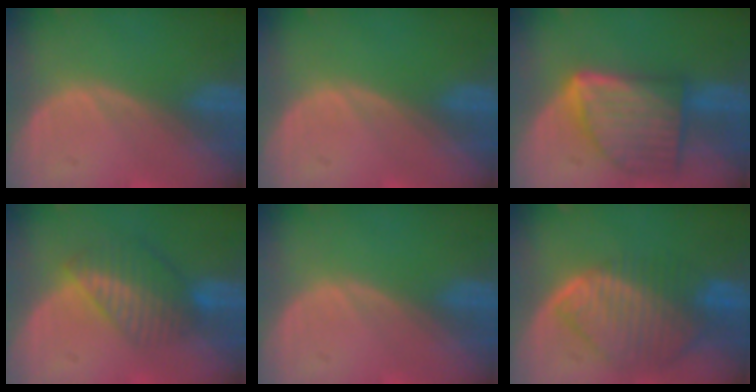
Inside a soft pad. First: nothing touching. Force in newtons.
{"total": 0.0}
{"total": 9.3, "press": 9.3, "slide": 0.5}
{"total": 7.0, "press": 6.1, "slide": 3.5}
{"total": 0.0}
{"total": 9.4, "press": 8.2, "slide": 4.7}